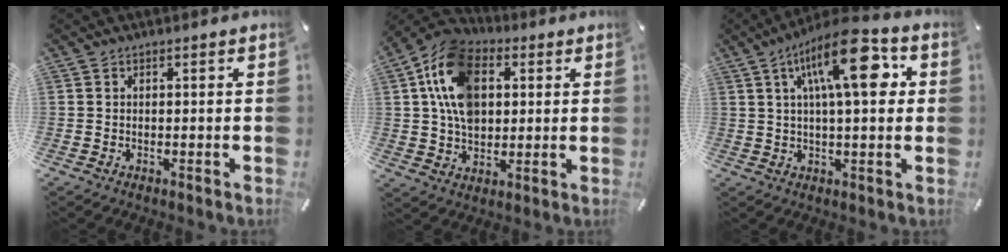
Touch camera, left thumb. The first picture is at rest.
{"total": 15.2, "force": [3.1, 11.3, 9.7], "torque": [-0.201, 0.005, 0.055]}
{"total": 16.8, "force": [5.5, 6.0, 14.7], "torque": [-0.228, -0.007, 0.085]}